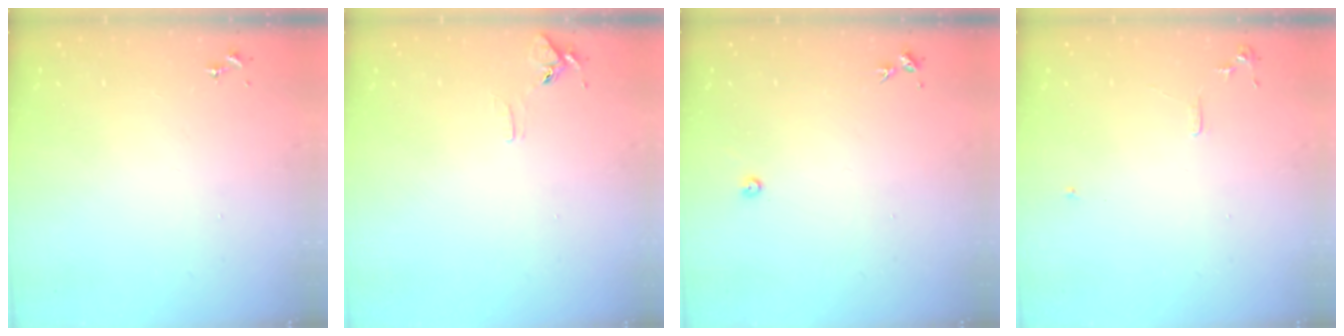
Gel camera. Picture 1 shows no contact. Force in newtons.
{"total": 6.2, "press": 6.1, "slide": 0.6}
{"total": 2.4, "press": 2.4, "slide": 0.3}
{"total": 6.0, "press": 6.0, "slide": 0.7}